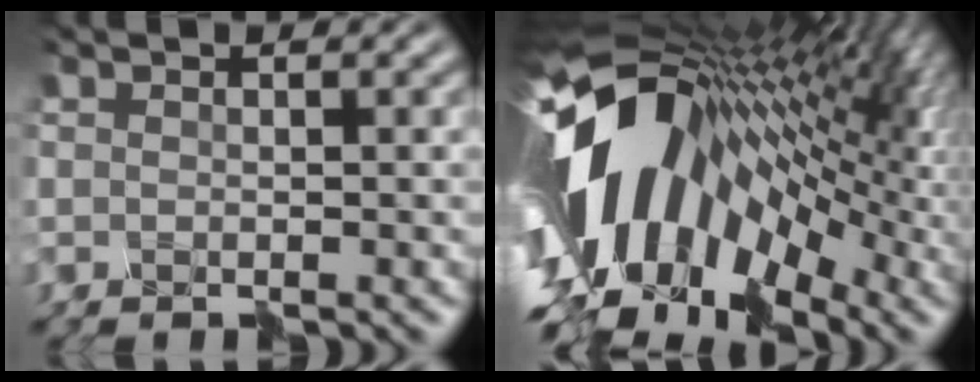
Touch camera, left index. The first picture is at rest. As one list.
[{"total": 14.4, "force": [-1.5, 8.6, 11.5], "torque": [-0.205, 0.018, -0.036]}]